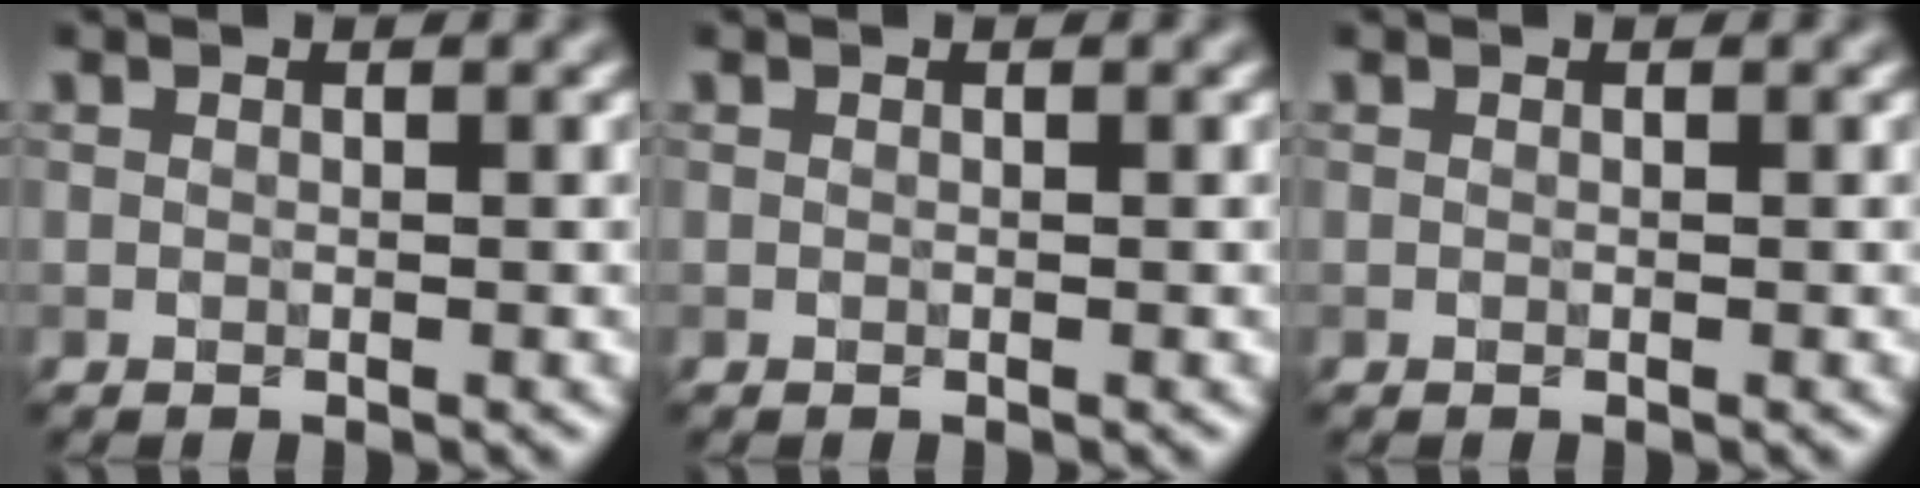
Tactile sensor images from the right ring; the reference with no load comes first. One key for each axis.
{"total": 0.0}
{"total": 0.0}